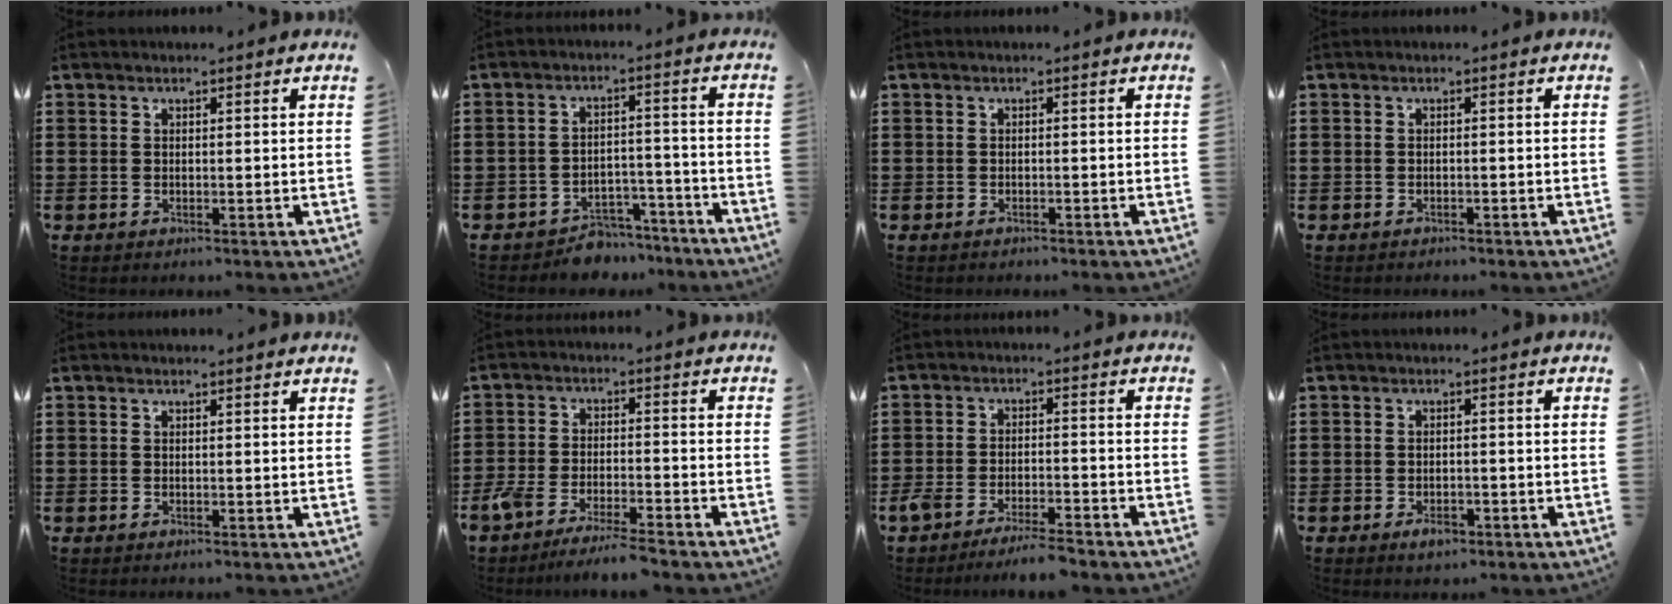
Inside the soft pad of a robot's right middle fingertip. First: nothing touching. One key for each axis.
{"total": 4.8, "fx": -4.7, "fy": 1.1, "fz": 0.4, "tx": -0.009, "ty": 0.011, "tz": -0.096}
{"total": 0.6, "fx": -0.6, "fy": 0.2, "fz": 0.0, "tx": 0.000, "ty": 0.002, "tz": -0.013}
{"total": 0.7, "fx": -0.7, "fy": 0.3, "fz": -0.1, "tx": 0.001, "ty": 0.003, "tz": -0.016}
{"total": 0.0}
{"total": 5.3, "fx": -5.0, "fy": 0.3, "fz": 1.8, "tx": -0.046, "ty": -0.006, "tz": -0.101}
{"total": 4.8, "fx": -4.5, "fy": 0.3, "fz": 1.8, "tx": -0.044, "ty": -0.007, "tz": -0.090}
{"total": 1.9, "fx": -1.3, "fy": 0.9, "fz": 1.1, "tx": -0.022, "ty": 0.001, "tz": -0.026}